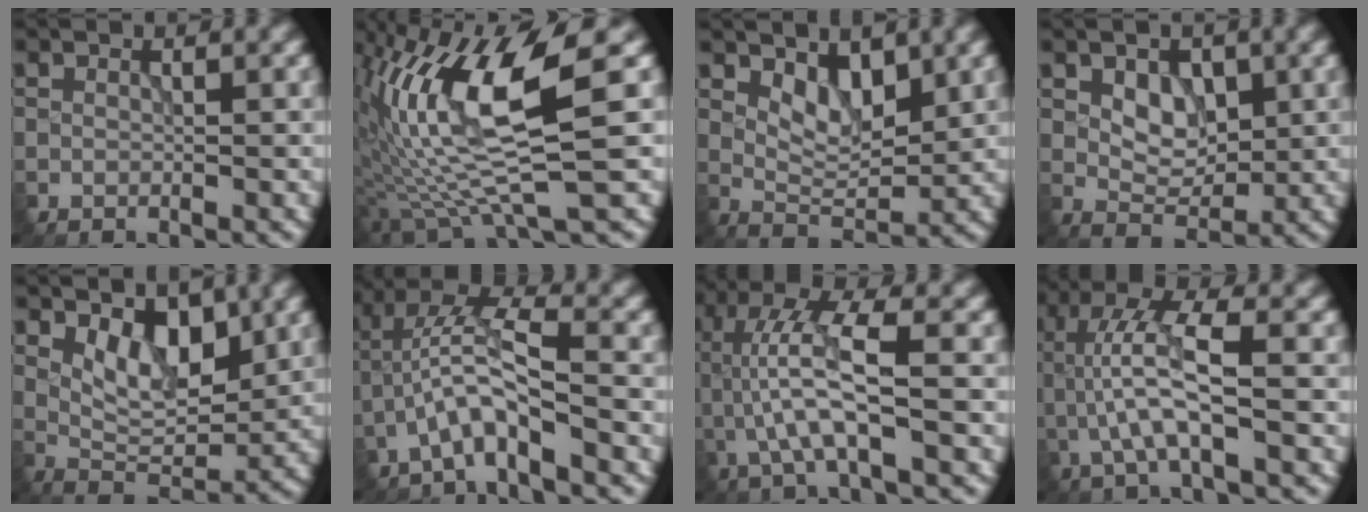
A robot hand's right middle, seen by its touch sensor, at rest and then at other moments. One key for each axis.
{"total": 12.7, "fx": 1.5, "fy": 3.1, "fz": 12.2, "tx": -0.245, "ty": -0.001, "tz": 0.040}
{"total": 3.6, "fx": 1.9, "fy": 1.9, "fz": 2.4, "tx": -0.043, "ty": -0.011, "tz": 0.034}
{"total": 3.2, "fx": 0.9, "fy": 2.3, "fz": 2.2, "tx": -0.033, "ty": -0.005, "tz": 0.017}
{"total": 5.0, "fx": 1.9, "fy": 2.8, "fz": 3.7, "tx": -0.060, "ty": -0.009, "tz": 0.033}
{"total": 4.8, "fx": -2.5, "fy": 1.2, "fz": 3.9, "tx": -0.076, "ty": 0.019, "tz": -0.050}
{"total": 6.3, "fx": -0.8, "fy": 1.5, "fz": 6.1, "tx": -0.124, "ty": 0.016, "tz": -0.018}
{"total": 5.9, "fx": -0.9, "fy": 1.5, "fz": 5.7, "tx": -0.113, "ty": 0.017, "tz": -0.021}